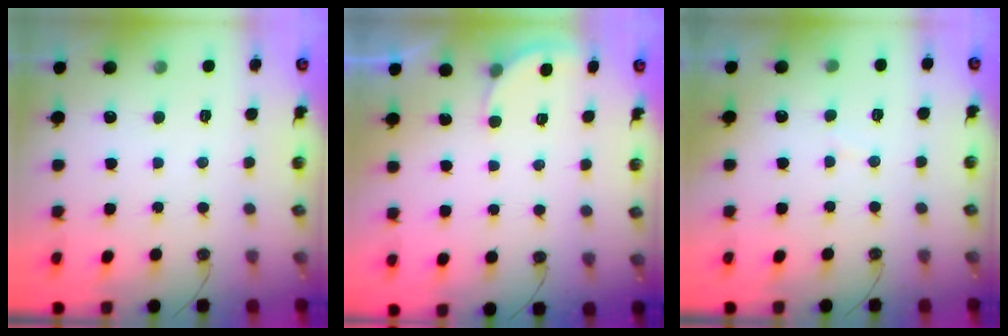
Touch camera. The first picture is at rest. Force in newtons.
{"total": 2.1, "press": 2.1, "slide": 0.2}
{"total": 3.6, "press": 3.6, "slide": 0.4}